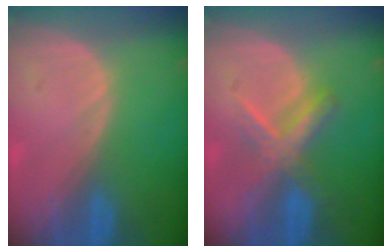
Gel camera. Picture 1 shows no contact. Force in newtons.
{"total": 5.6, "press": 5.6, "slide": 0.1}